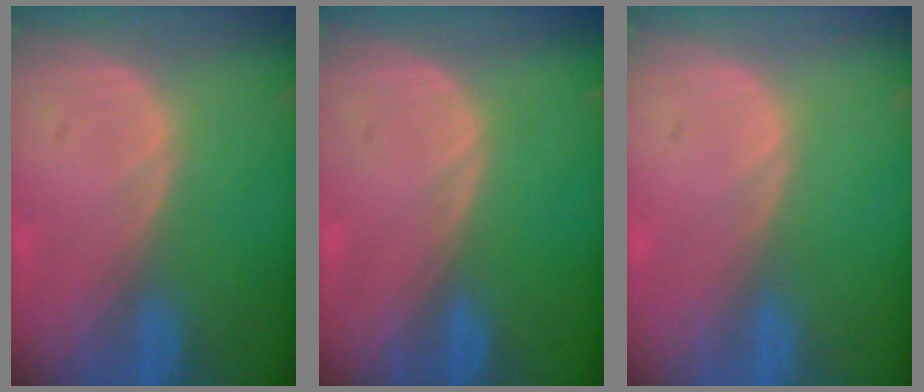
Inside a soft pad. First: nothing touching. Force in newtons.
{"total": 0.0}
{"total": 0.0}